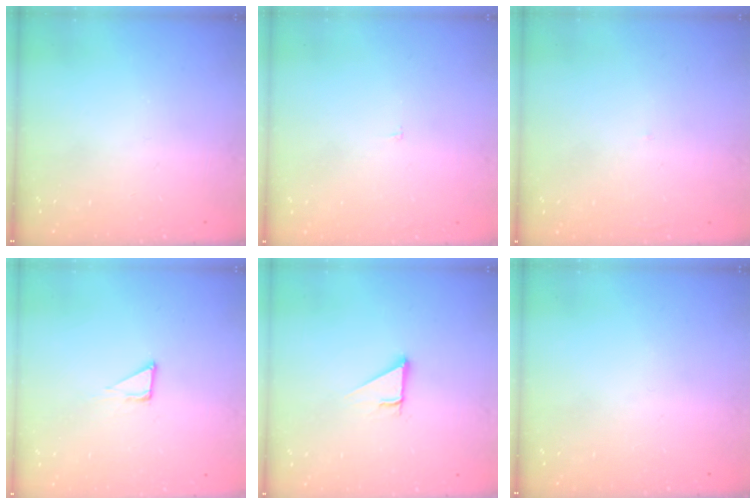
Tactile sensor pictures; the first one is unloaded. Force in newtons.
{"total": 2.2, "press": 2.2, "slide": 0.2}
{"total": 1.7, "press": 1.6, "slide": 0.1}
{"total": 5.1, "press": 5.0, "slide": 0.4}
{"total": 2.8, "press": 2.8, "slide": 0.0}
{"total": 0.0}